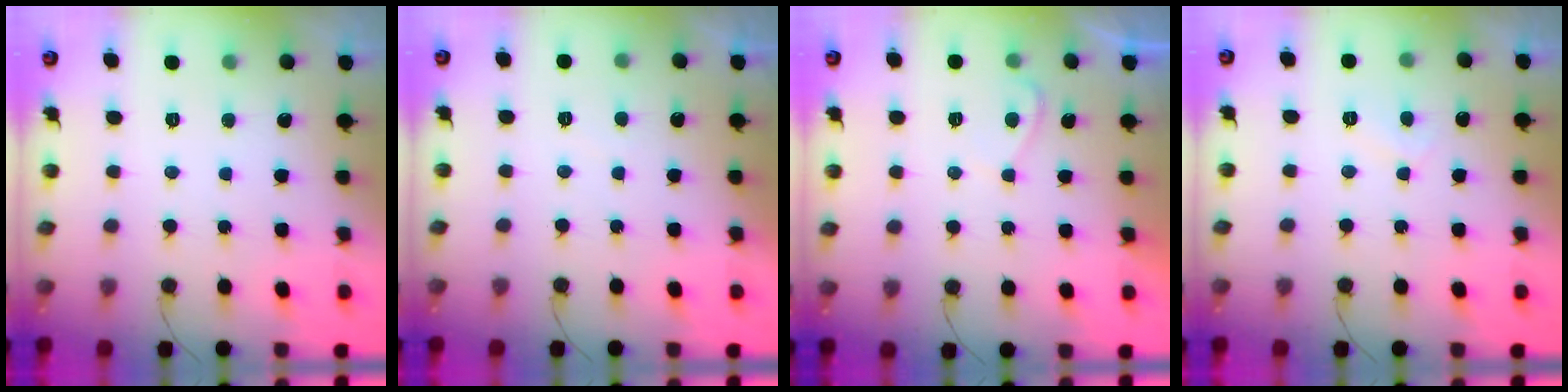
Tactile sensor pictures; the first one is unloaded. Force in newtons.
{"total": 0.0}
{"total": 1.0, "press": 0.7, "slide": 0.6}
{"total": 3.7, "press": 3.6, "slide": 0.6}